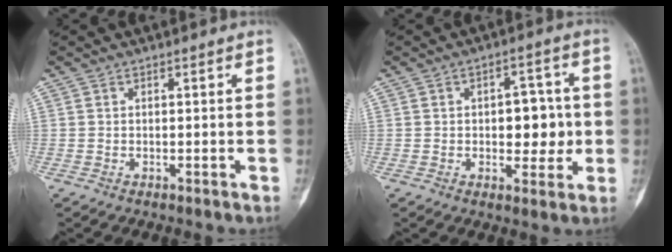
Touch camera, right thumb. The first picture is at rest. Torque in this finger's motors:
{"motor_torque": [0.90, 0.81, 0.19, -0.28, 0.20]}